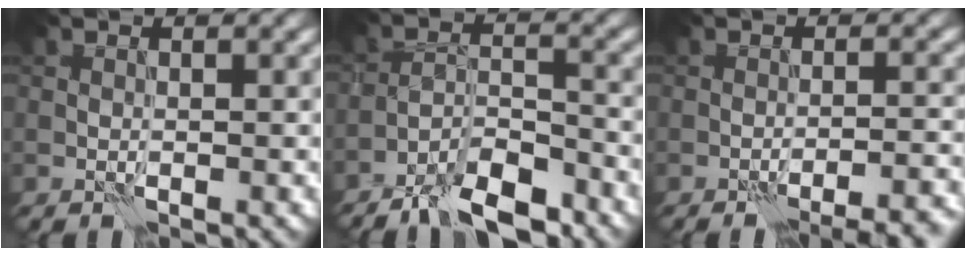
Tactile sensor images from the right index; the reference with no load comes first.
{"total": 6.4, "force": [-5.2, 1.7, 3.3], "torque": [-0.050, 0.006, -0.097]}
{"total": 6.8, "force": [-5.6, 1.5, 3.5], "torque": [-0.029, 0.016, -0.059]}